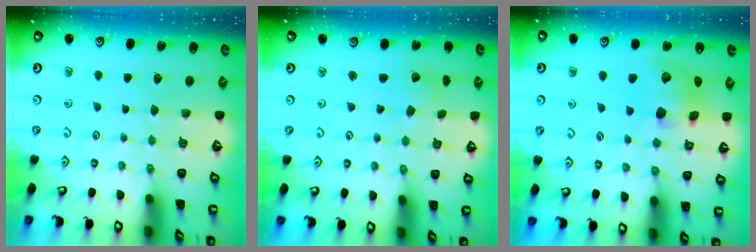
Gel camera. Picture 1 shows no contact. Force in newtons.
{"total": 1.8, "press": 1.7, "slide": 0.3}
{"total": 12.8, "press": 12.7, "slide": 1.9}